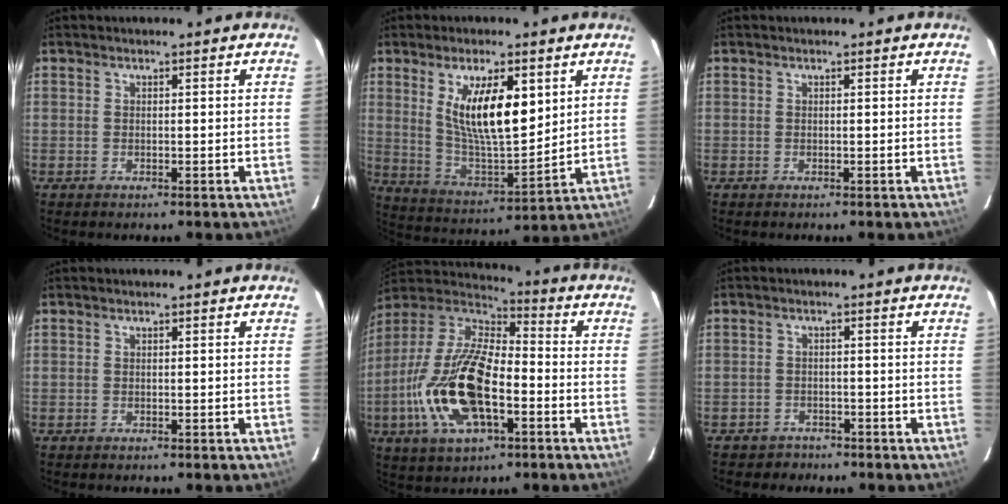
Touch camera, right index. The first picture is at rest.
{"total": 14.5, "force": [5.3, 4.9, 12.6], "torque": [-0.219, -0.006, 0.107]}
{"total": 0.0}
{"total": 0.0}
{"total": 21.1, "force": [-6.2, 9.2, 17.9], "torque": [-0.377, -0.018, -0.118]}
{"total": 4.0, "force": [-2.9, 2.7, 0.1], "torque": [-0.015, 0.013, -0.047]}